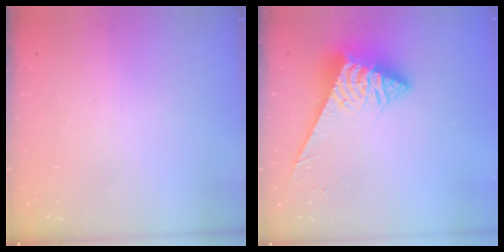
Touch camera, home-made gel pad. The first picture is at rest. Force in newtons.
{"total": 7.4, "press": 7.3, "slide": 1.1}